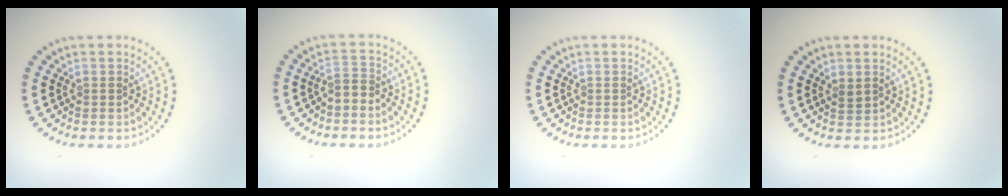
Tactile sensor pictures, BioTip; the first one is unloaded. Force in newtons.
{"total": 1.7, "press": 1.4, "slide": 1.0}
{"total": 0.0}
{"total": 0.9, "press": 0.8, "slide": 0.3}